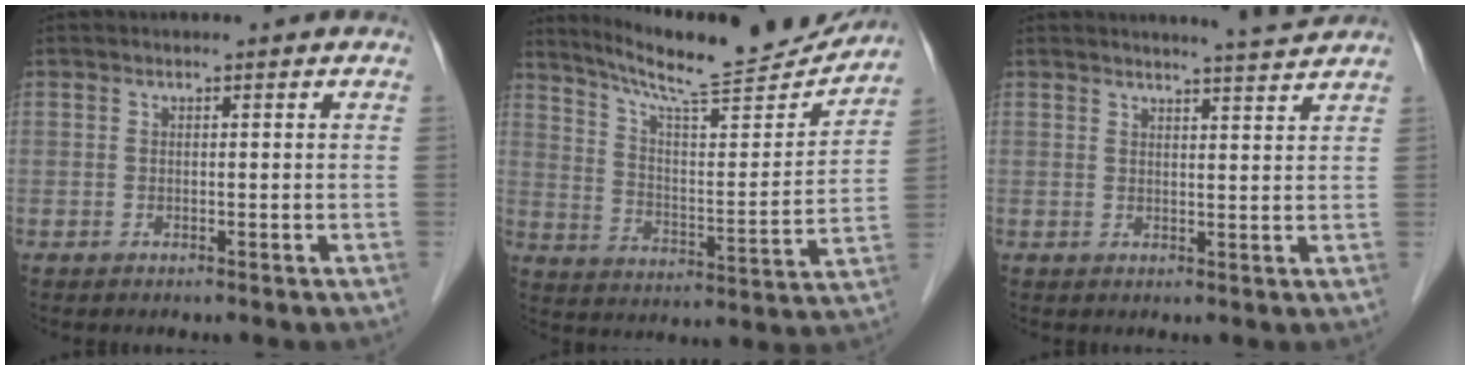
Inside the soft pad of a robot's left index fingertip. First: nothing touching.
{"total": 18.6, "force": [17.4, 1.0, 6.6], "torque": [-0.115, -0.036, 0.260]}
{"total": 3.6, "force": [3.5, -1.0, 0.4], "torque": [-0.015, -0.012, 0.046]}